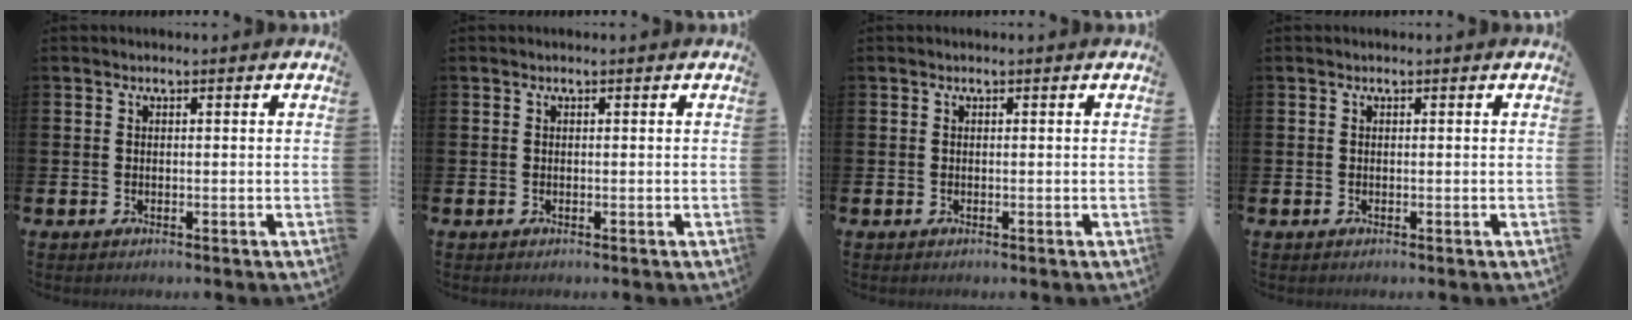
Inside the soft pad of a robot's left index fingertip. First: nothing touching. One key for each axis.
{"total": 0.0}
{"total": 0.0}
{"total": 0.0}